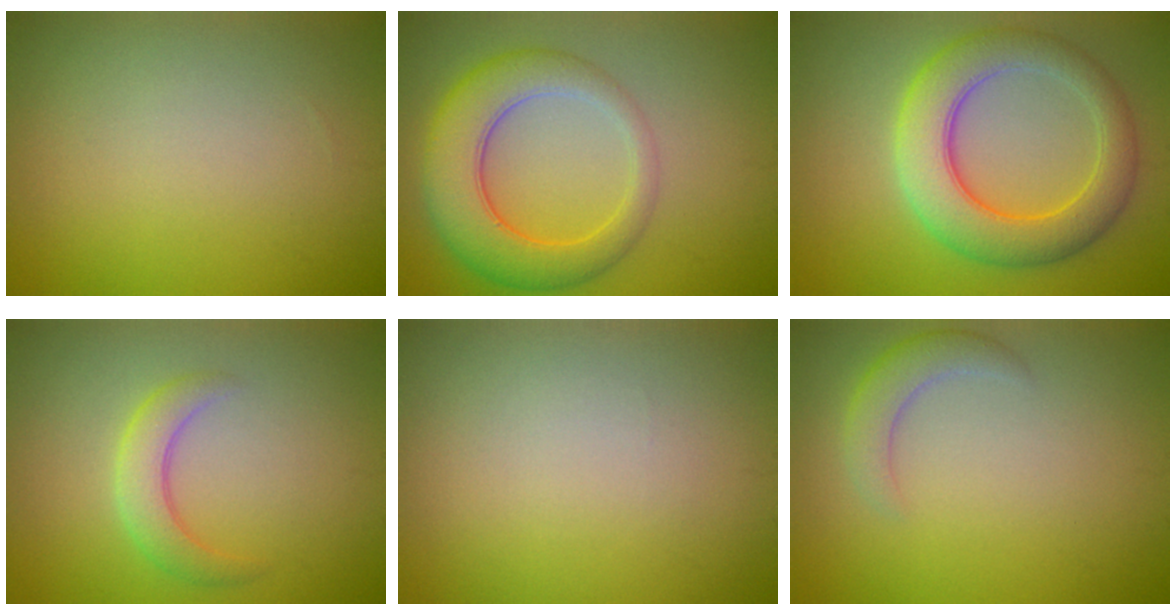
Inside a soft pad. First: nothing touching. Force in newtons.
{"total": 6.6, "press": 6.6, "slide": 0.3}
{"total": 6.8, "press": 6.8, "slide": 0.2}
{"total": 2.7, "press": 2.7, "slide": 0.2}
{"total": 0.0}
{"total": 2.4, "press": 2.4, "slide": 0.2}